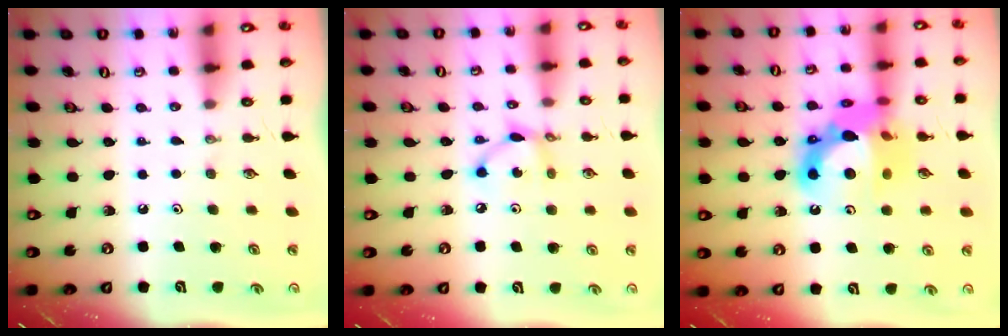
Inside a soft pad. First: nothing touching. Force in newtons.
{"total": 7.0, "press": 7.0, "slide": 0.2}
{"total": 17.3, "press": 17.2, "slide": 1.8}